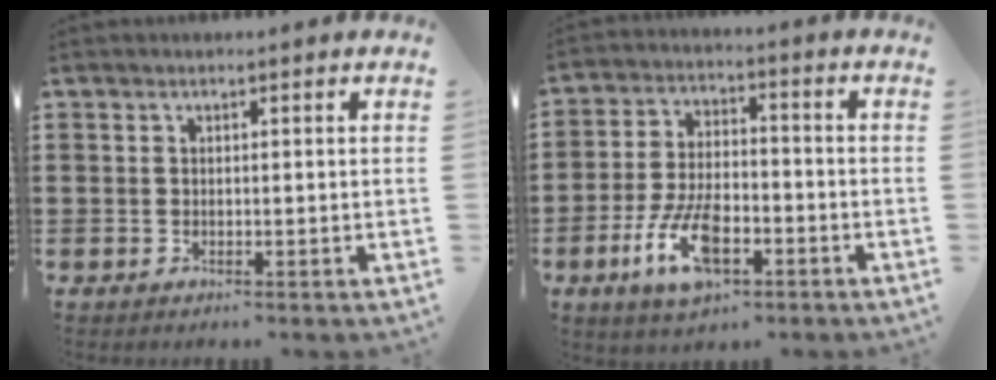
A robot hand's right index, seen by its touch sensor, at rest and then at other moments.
{"total": 9.7, "force": [-4.4, 4.2, 7.6], "torque": [-0.173, -0.006, -0.081]}